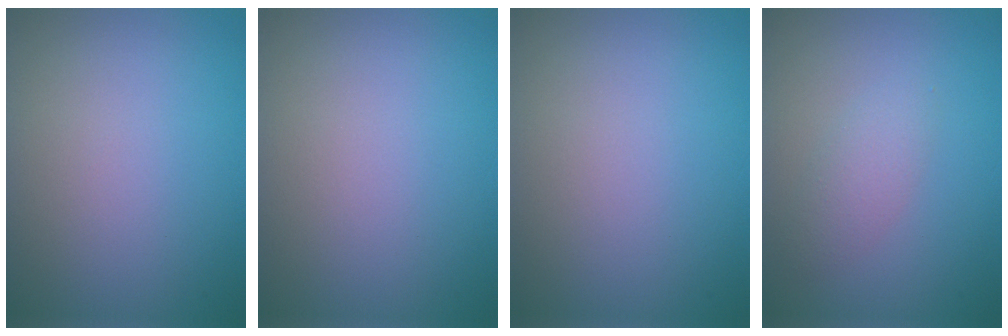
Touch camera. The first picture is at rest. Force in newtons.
{"total": 0.0}
{"total": 0.0}
{"total": 1.9, "press": 1.9, "slide": 0.1}